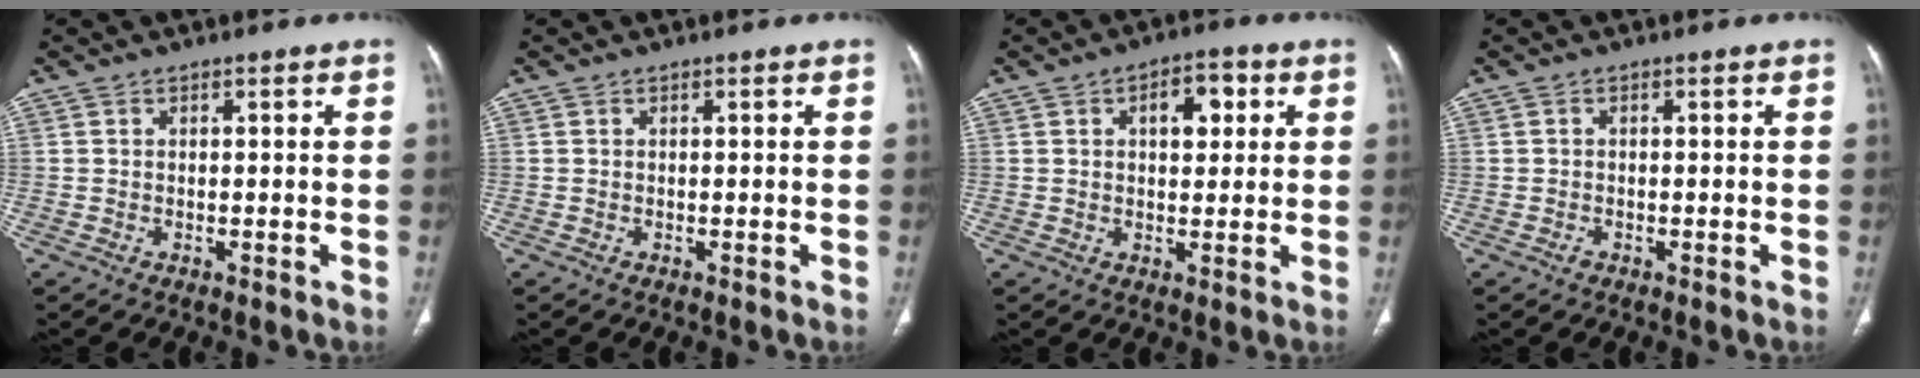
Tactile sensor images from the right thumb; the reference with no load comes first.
{"total": 0.0}
{"total": 6.5, "force": [2.0, 3.7, 4.9], "torque": [-0.043, 0.005, 0.026]}
{"total": 0.8, "force": [-0.4, 0.6, 0.3], "torque": [-0.002, 0.001, -0.008]}